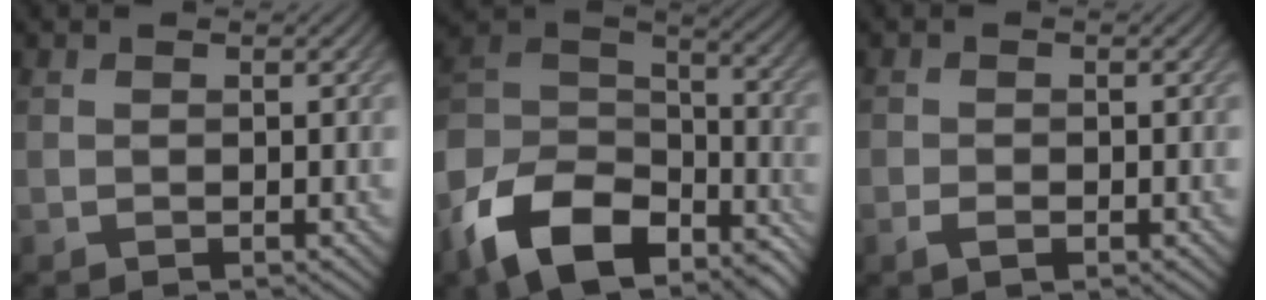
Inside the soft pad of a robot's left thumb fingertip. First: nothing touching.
{"total": 15.4, "force": [-8.6, 8.8, 9.3], "torque": [-0.229, -0.019, -0.153]}
{"total": 1.5, "force": [-0.8, 0.8, 1.0], "torque": [-0.022, 0.000, -0.017]}